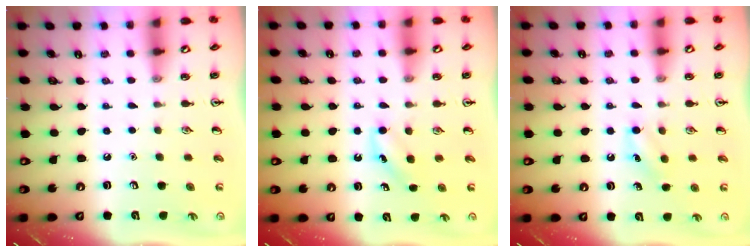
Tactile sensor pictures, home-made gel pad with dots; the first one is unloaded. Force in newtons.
{"total": 3.7, "press": 3.4, "slide": 1.5}
{"total": 5.7, "press": 5.4, "slide": 1.8}